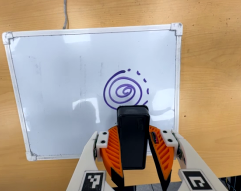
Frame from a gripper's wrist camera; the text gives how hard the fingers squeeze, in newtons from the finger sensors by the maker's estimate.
{"total": 7.1, "left": 6.5, "right": 7.7}